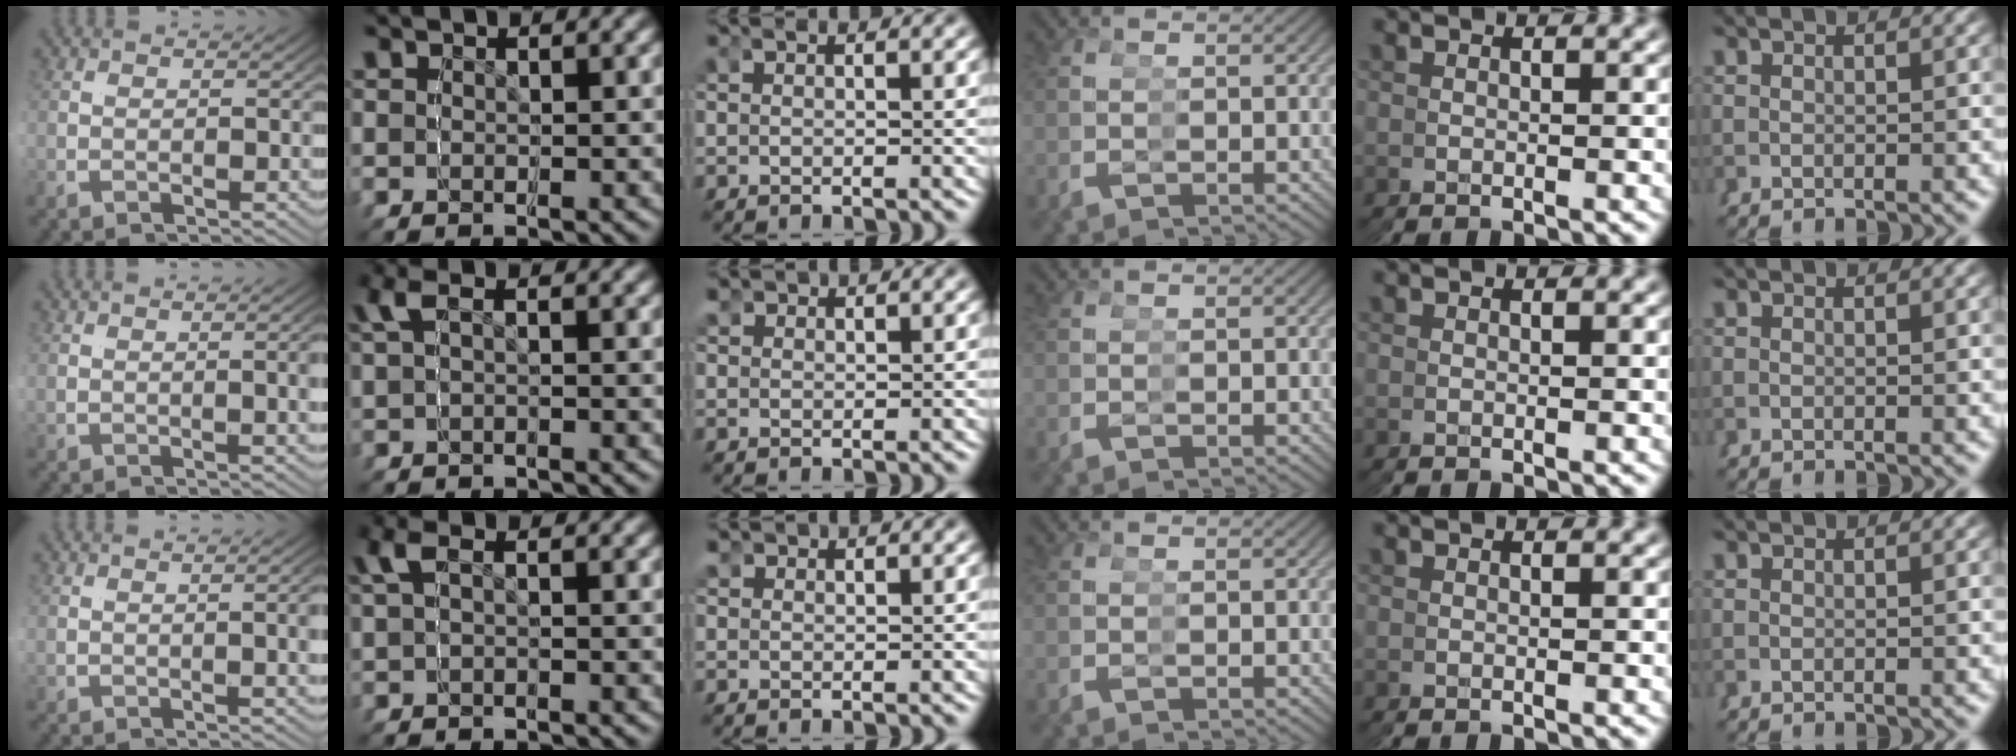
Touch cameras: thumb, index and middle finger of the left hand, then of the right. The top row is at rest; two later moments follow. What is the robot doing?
{"motion": "grasp_and_lifting", "object": "glasses"}